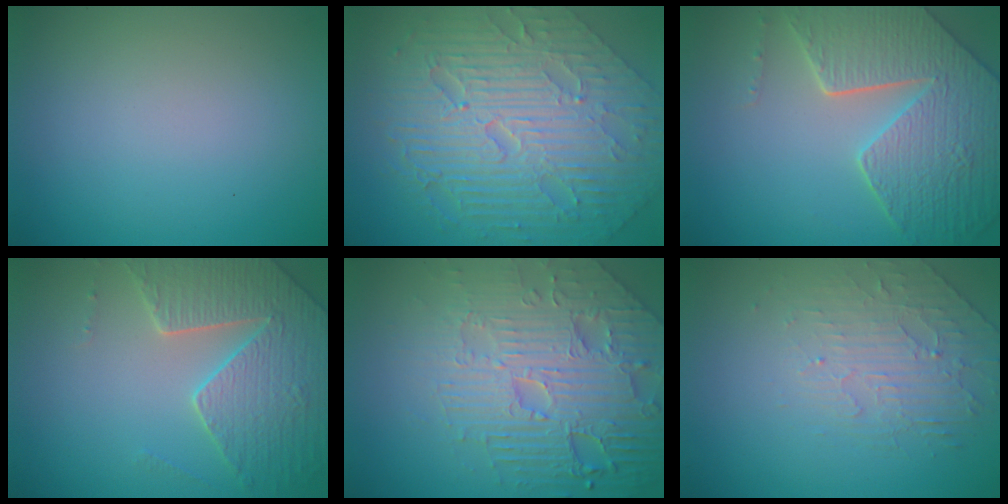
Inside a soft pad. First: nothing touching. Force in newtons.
{"total": 11.2, "press": 7.5, "slide": 8.4}
{"total": 8.7, "press": 6.2, "slide": 6.1}
{"total": 4.8, "press": 4.6, "slide": 1.5}
{"total": 7.6, "press": 6.1, "slide": 4.7}
{"total": 2.2, "press": 1.5, "slide": 1.7}